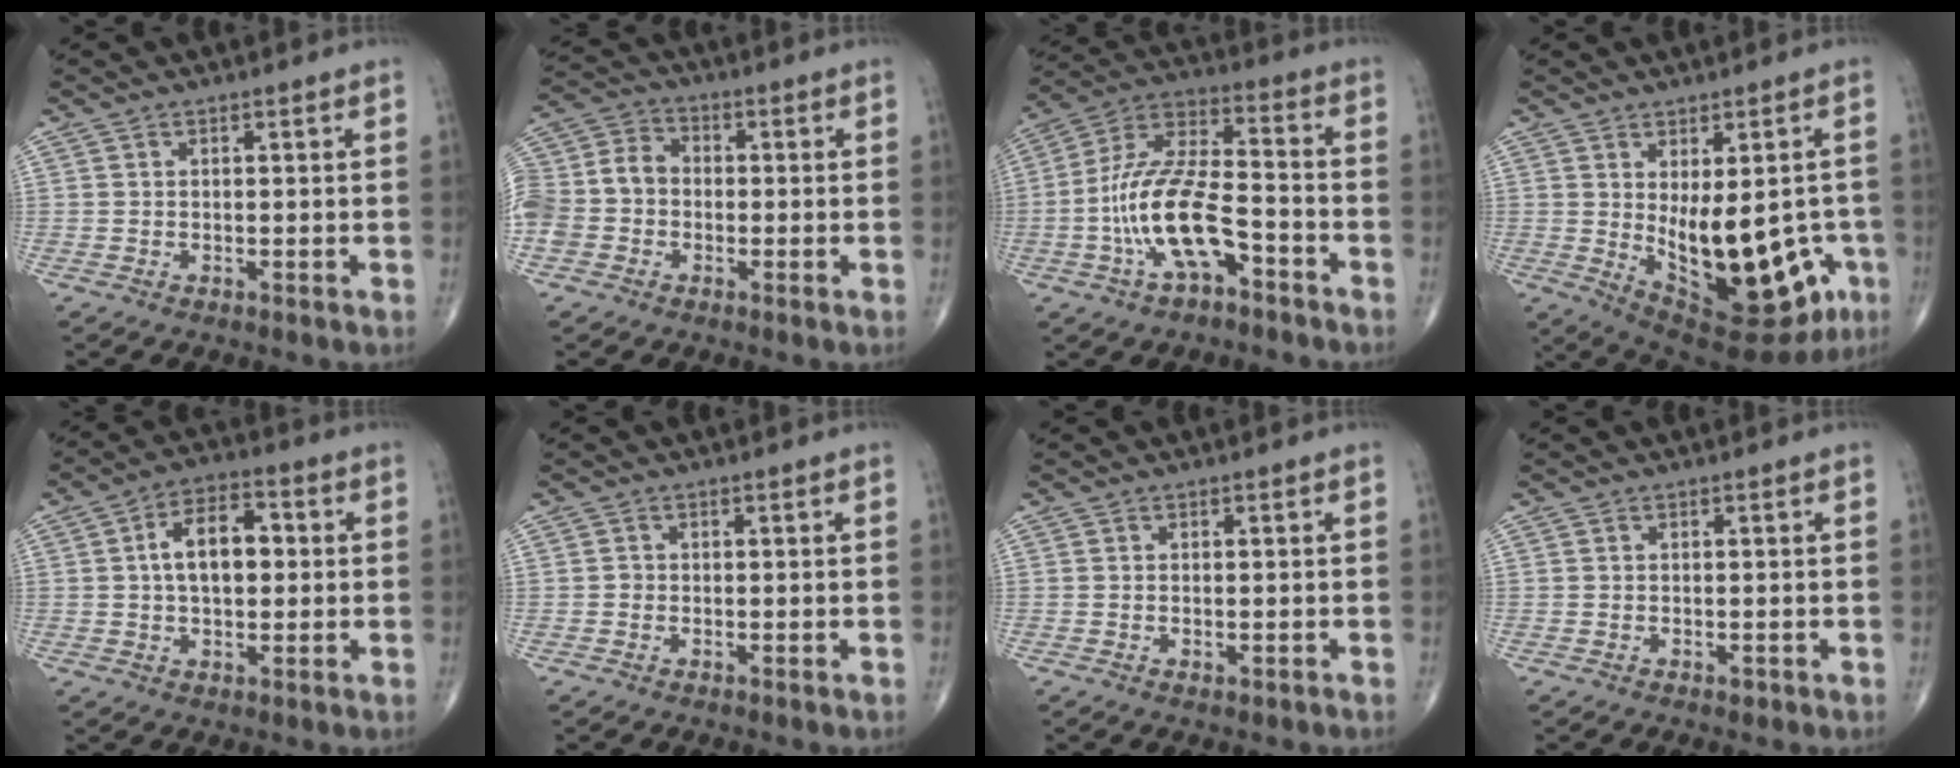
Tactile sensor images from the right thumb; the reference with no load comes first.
{"total": 11.8, "force": [-1.9, 9.9, 6.2], "torque": [-0.130, 0.037, -0.040]}
{"total": 16.0, "force": [-5.9, 6.8, 13.2], "torque": [-0.262, 0.051, -0.107]}
{"total": 21.1, "force": [-4.3, 9.9, 18.1], "torque": [-0.212, -0.019, -0.027]}
{"total": 10.1, "force": [1.0, 5.9, 8.1], "torque": [-0.123, 0.021, 0.012]}
{"total": 0.7, "force": [-0.2, 0.6, 0.2], "torque": [0.001, 0.003, -0.004]}
{"total": 1.0, "force": [-0.3, 0.4, 0.8], "torque": [-0.015, -0.001, -0.004]}
{"total": 0.7, "force": [-0.3, 0.4, 0.5], "torque": [-0.008, -0.002, -0.004]}